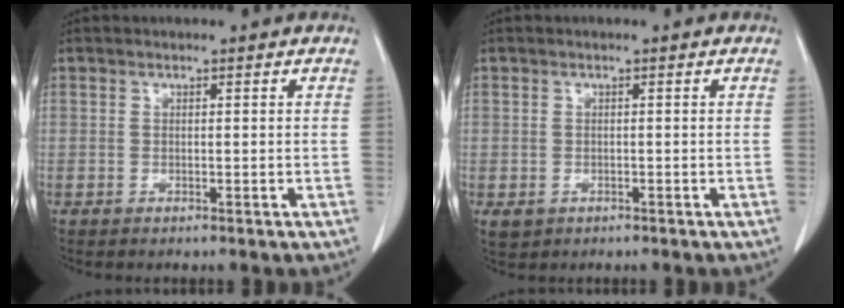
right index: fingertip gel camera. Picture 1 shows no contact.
{"total": 1.9, "force": [-0.6, 1.7, 0.6], "torque": [-0.008, 0.001, 0.002]}